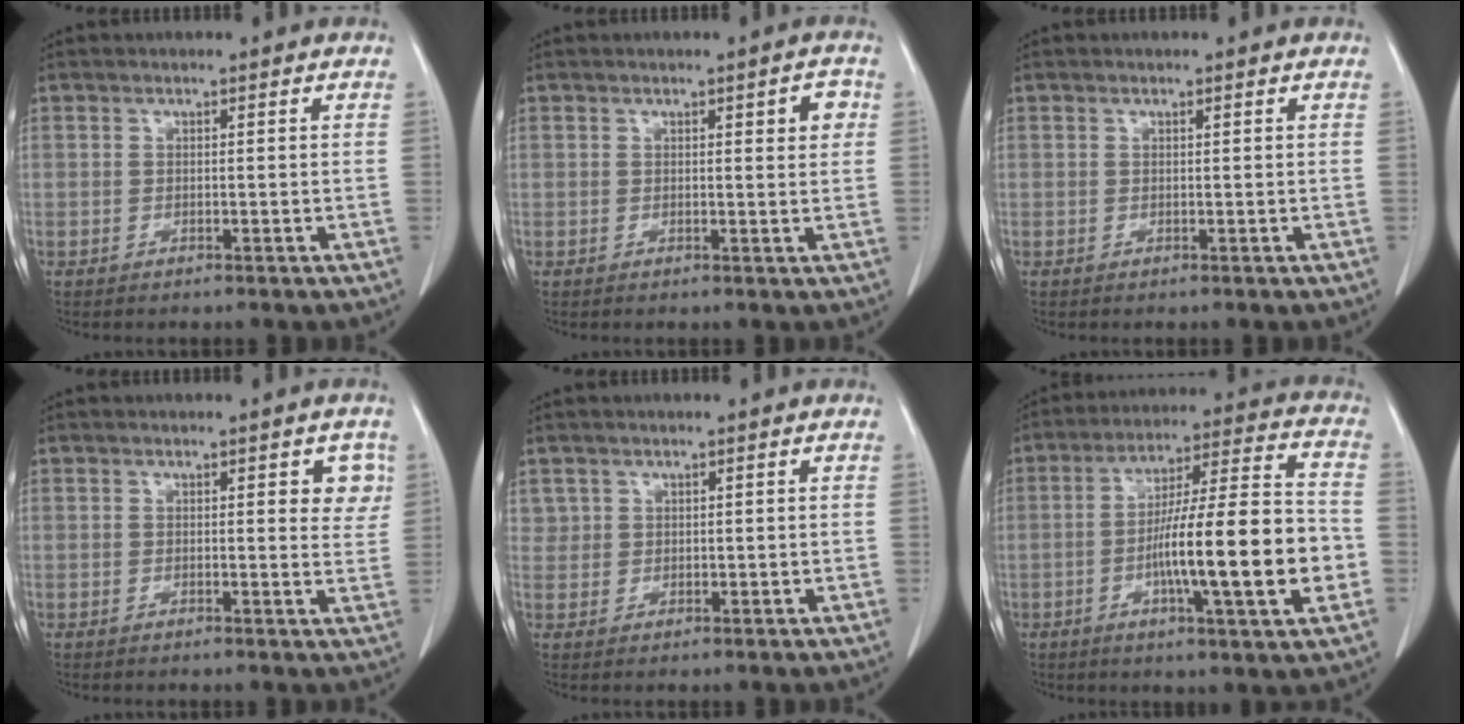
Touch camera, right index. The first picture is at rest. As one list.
[{"total": 2.7, "force": [0.9, 0.7, 2.4], "torque": [-0.028, 0.000, 0.009]}, {"total": 0.0}, {"total": 4.0, "force": [1.5, 1.4, 3.4], "torque": [-0.031, -0.002, 0.011]}, {"total": 1.9, "force": [1.1, 1.6, 0.0], "torque": [0.014, 0.003, 0.018]}, {"total": 18.5, "force": [-3.7, 1.3, 18.0], "torque": [-0.288, 0.008, -0.056]}]